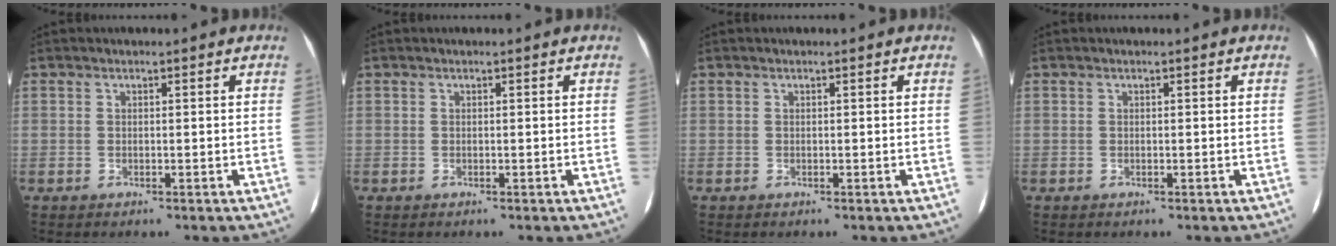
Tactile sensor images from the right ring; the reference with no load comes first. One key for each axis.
{"total": 0.0}
{"total": 0.0}
{"total": 0.0}